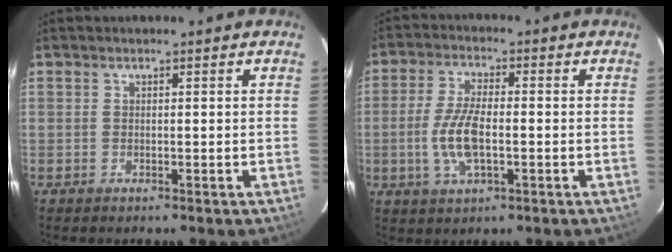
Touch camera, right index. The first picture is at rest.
{"total": 8.4, "force": [-1.7, 3.3, 7.5], "torque": [-0.158, -0.002, -0.032]}